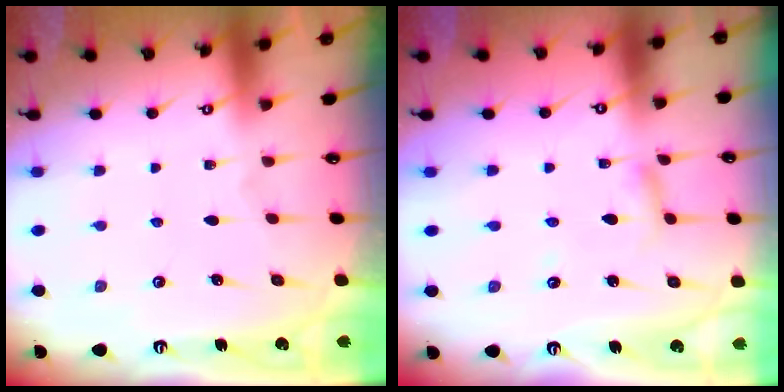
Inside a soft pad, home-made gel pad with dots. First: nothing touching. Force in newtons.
{"total": 2.7, "press": 2.7, "slide": 0.2}